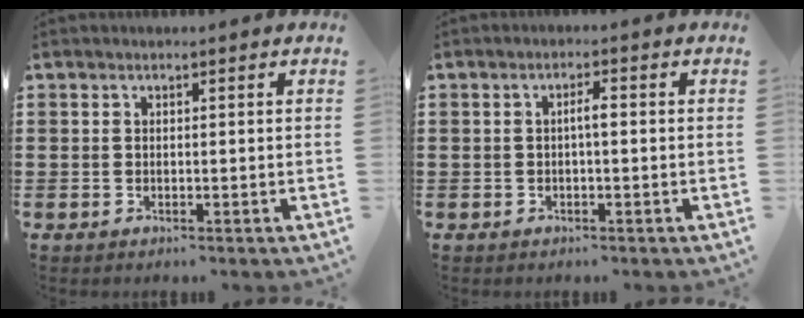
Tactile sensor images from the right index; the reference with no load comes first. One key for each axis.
{"total": 1.9, "fx": -0.2, "fy": 0.4, "fz": 1.9, "tx": -0.036, "ty": 0.004, "tz": -0.006}